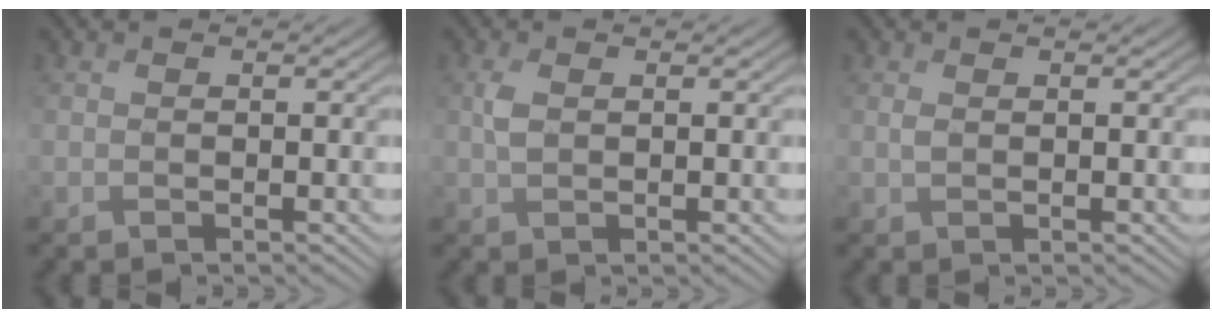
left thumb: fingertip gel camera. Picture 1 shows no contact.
{"total": 1.7, "force": [1.0, 0.6, 1.3], "torque": [-0.034, 0.009, 0.020]}
{"total": 0.9, "force": [0.8, 0.1, 0.4], "torque": [-0.013, 0.006, 0.016]}